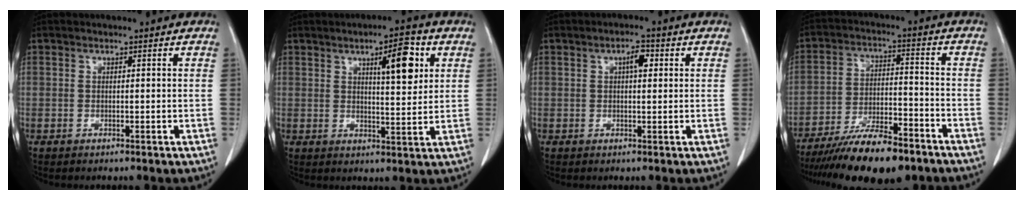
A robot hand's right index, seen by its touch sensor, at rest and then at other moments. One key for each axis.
{"total": 7.6, "fx": 3.2, "fy": 1.7, "fz": 6.7, "tx": -0.101, "ty": 0.002, "tz": 0.048}
{"total": 2.8, "fx": 0.9, "fy": 1.0, "fz": 2.4, "tx": -0.042, "ty": 0.006, "tz": 0.013}
{"total": 15.1, "fx": -11.6, "fy": 3.2, "fz": 9.2, "tx": -0.162, "ty": -0.014, "tz": -0.199}